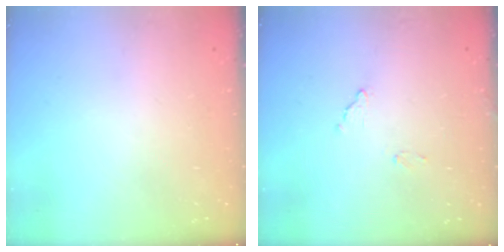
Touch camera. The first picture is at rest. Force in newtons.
{"total": 9.5, "press": 9.5, "slide": 0.4}